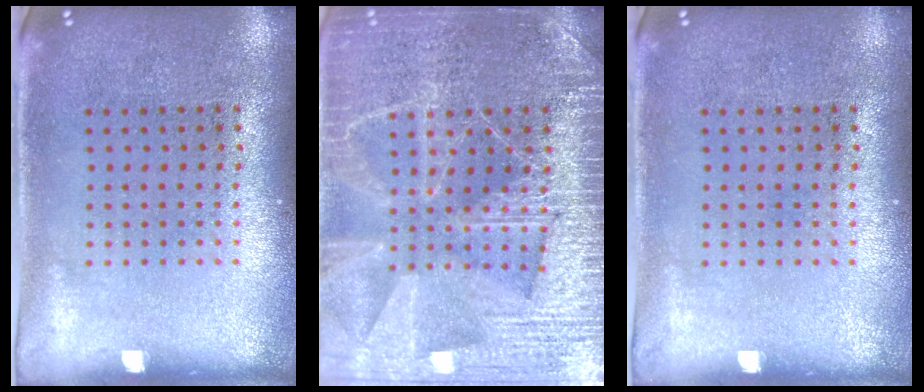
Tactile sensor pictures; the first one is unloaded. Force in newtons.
{"total": 6.5, "press": 6.4, "slide": 0.7}
{"total": 0.0}